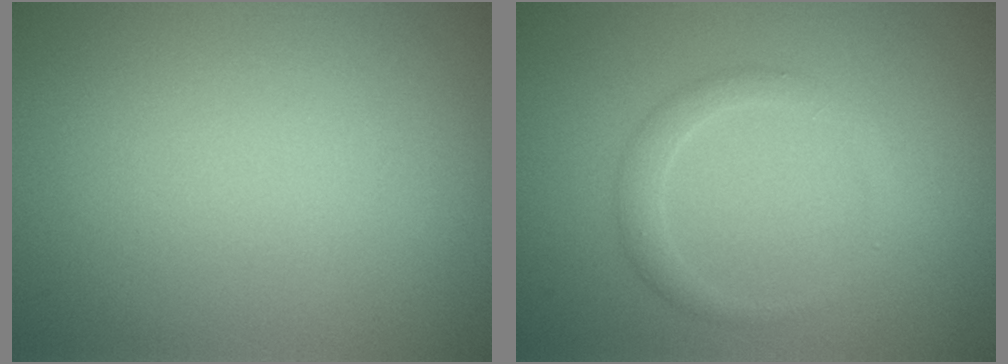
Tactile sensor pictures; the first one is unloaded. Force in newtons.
{"total": 1.6, "press": 1.6, "slide": 0.1}